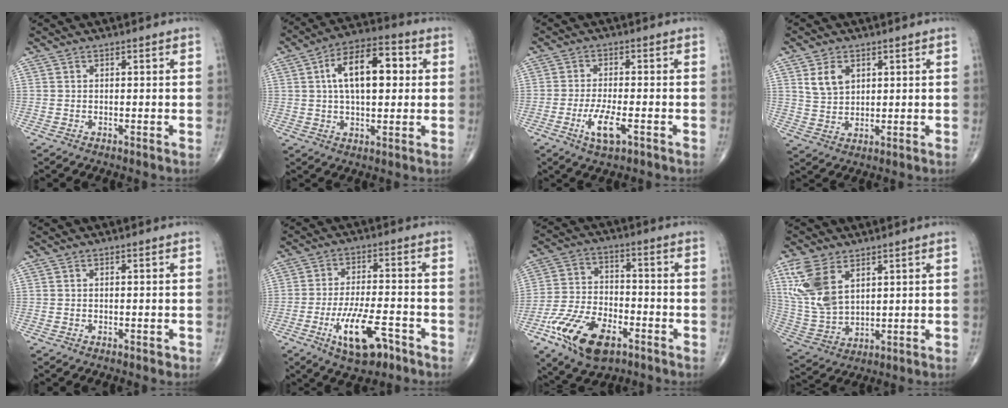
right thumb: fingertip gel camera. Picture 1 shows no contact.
{"total": 14.3, "force": [2.6, 7.2, 12.0], "torque": [-0.179, 0.021, 0.038]}
{"total": 6.2, "force": [-2.6, 1.8, 5.3], "torque": [-0.105, 0.004, -0.046]}
{"total": 5.4, "force": [2.3, 3.6, 3.3], "torque": [-0.048, -0.013, 0.048]}
{"total": 0.6, "force": [-0.4, 0.3, 0.4], "torque": [-0.003, 0.000, -0.005]}
{"total": 11.4, "force": [-5.7, 4.2, 8.9], "torque": [-0.158, 0.024, -0.091]}
{"total": 15.4, "force": [-7.8, 8.2, 10.4], "torque": [-0.187, 0.027, -0.140]}
{"total": 12.2, "force": [5.3, 7.0, 8.5], "torque": [-0.181, -0.012, 0.122]}